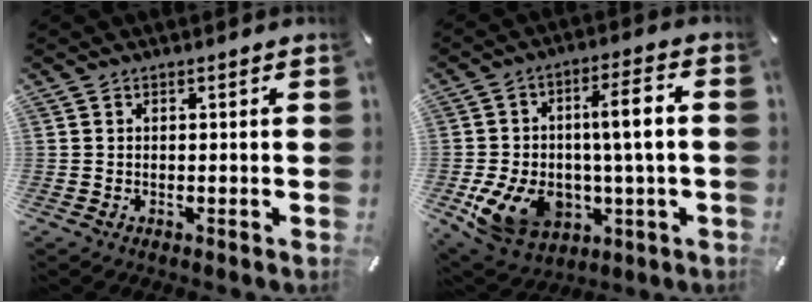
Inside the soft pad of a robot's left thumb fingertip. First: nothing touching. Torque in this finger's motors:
{"motor_torque": [-0.33, 1.45, 1.00, 0.95, 0.52]}